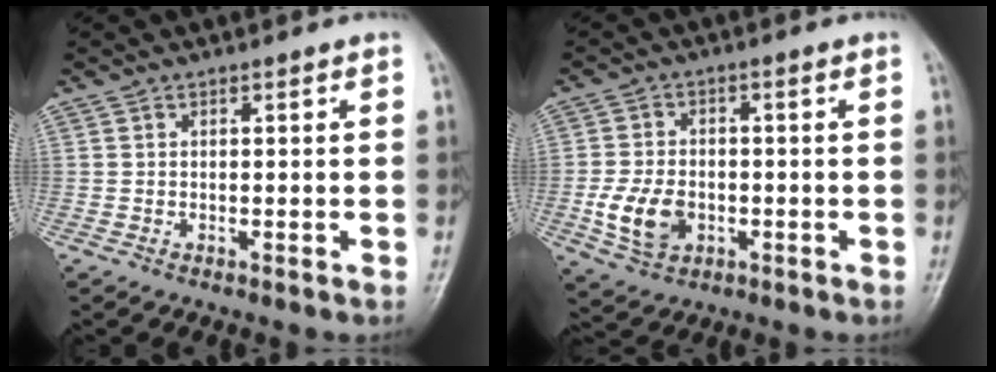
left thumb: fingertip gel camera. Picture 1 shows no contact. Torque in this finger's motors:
{"motor_torque": [-0.59, 0.54, 0.27, -0.21, 0.30]}